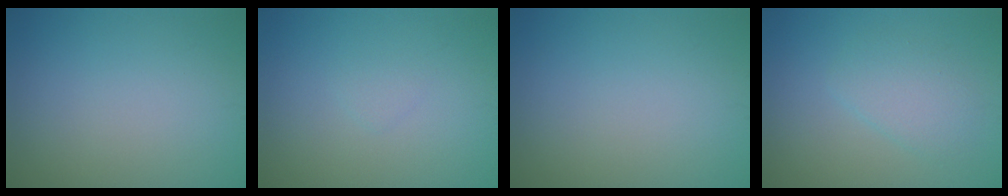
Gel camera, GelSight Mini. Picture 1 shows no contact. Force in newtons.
{"total": 0.6, "press": 0.6, "slide": 0.0}
{"total": 0.0}
{"total": 2.4, "press": 2.4, "slide": 0.2}